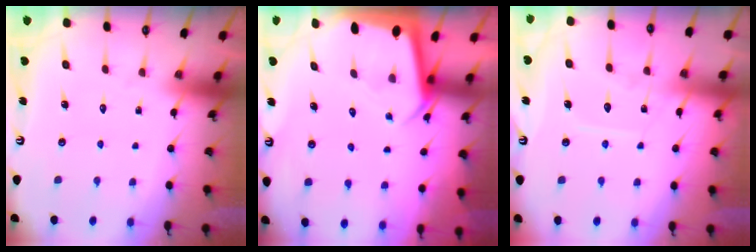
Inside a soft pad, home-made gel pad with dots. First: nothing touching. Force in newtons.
{"total": 2.4, "press": 2.4, "slide": 0.1}
{"total": 8.4, "press": 8.4, "slide": 0.7}